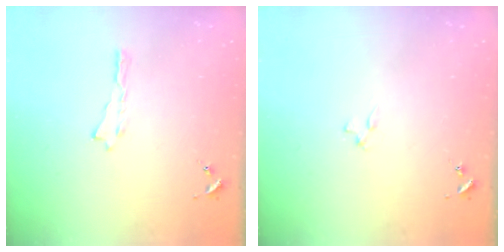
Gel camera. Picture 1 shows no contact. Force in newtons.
{"total": 0.9, "press": 0.9, "slide": 0.2}